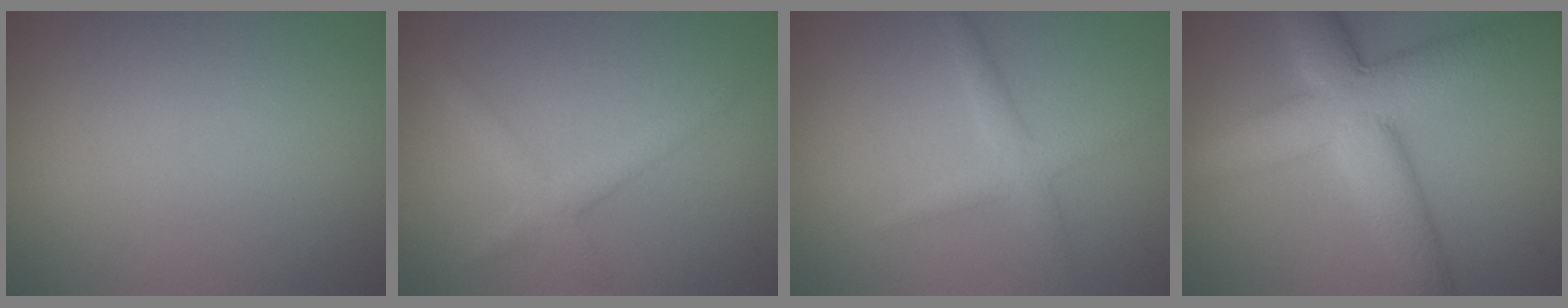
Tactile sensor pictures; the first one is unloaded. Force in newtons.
{"total": 2.4, "press": 2.4, "slide": 0.2}
{"total": 2.0, "press": 2.0, "slide": 0.2}
{"total": 9.2, "press": 9.2, "slide": 0.5}